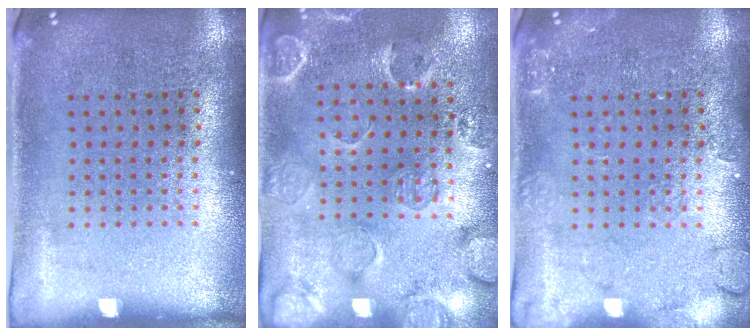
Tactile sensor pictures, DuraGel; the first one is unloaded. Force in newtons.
{"total": 2.5, "press": 1.8, "slide": 1.8}
{"total": 2.2, "press": 2.2, "slide": 0.4}